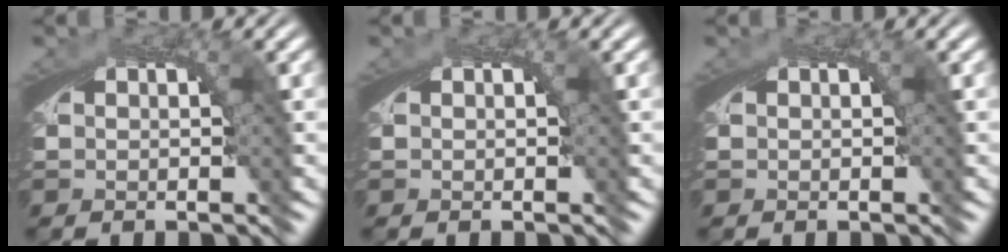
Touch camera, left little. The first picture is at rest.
{"total": 0.0}
{"total": 0.0}